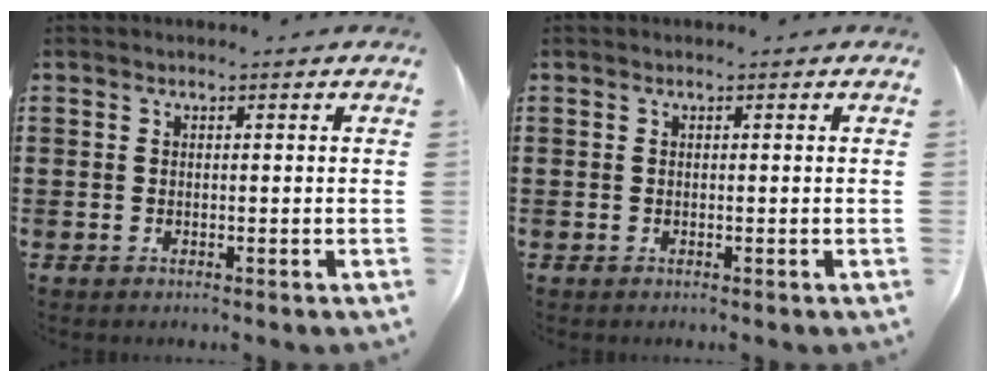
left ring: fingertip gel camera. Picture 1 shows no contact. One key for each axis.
{"total": 0.0}